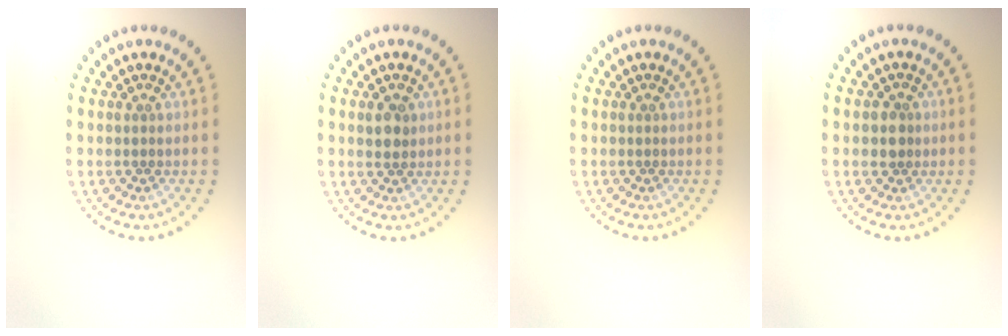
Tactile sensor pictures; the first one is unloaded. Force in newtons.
{"total": 1.7, "press": 1.6, "slide": 0.5}
{"total": 0.0}
{"total": 1.7, "press": 1.5, "slide": 0.7}